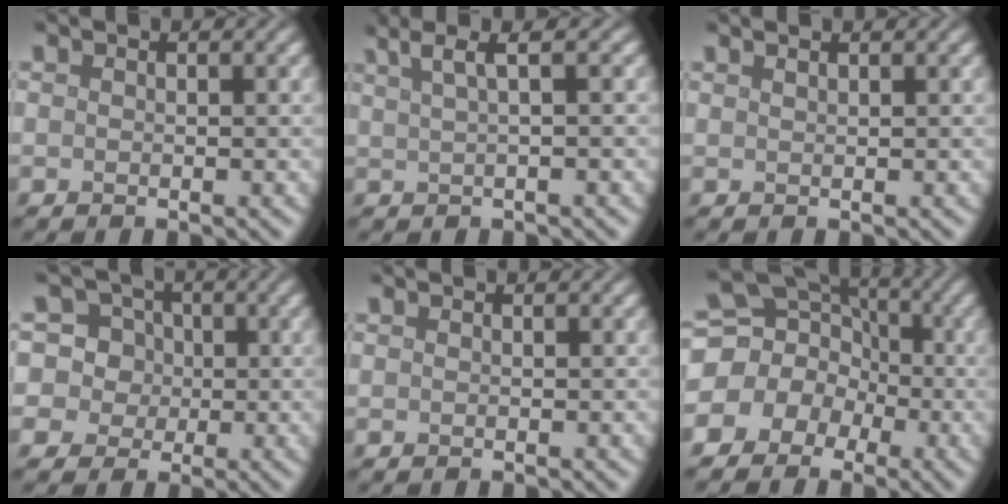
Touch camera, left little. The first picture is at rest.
{"total": 4.1, "force": [2.4, 1.0, 3.2], "torque": [-0.044, 0.015, 0.027]}
{"total": 1.2, "force": [0.9, 0.4, 0.7], "torque": [-0.002, 0.000, 0.006]}
{"total": 9.9, "force": [2.8, 8.9, 3.5], "torque": [-0.069, 0.052, 0.019]}
{"total": 0.0}
{"total": 11.9, "force": [-2.4, 11.0, 3.8], "torque": [-0.085, 0.034, -0.072]}